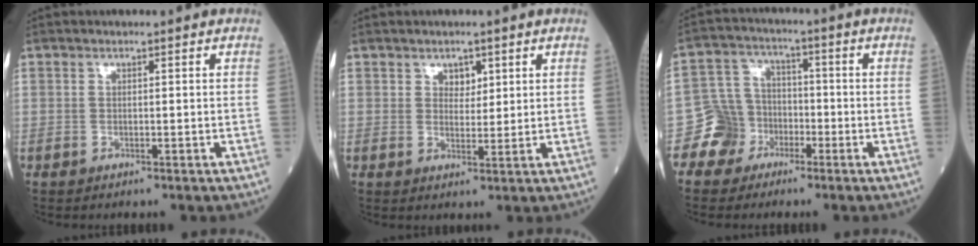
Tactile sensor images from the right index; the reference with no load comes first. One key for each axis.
{"total": 2.3, "fx": 1.3, "fy": 1.5, "fz": 1.2, "tx": -0.015, "ty": -0.002, "tz": 0.021}
{"total": 6.5, "fx": -3.4, "fy": 5.5, "fz": 0.1, "tx": 0.005, "ty": 0.016, "tz": -0.062}